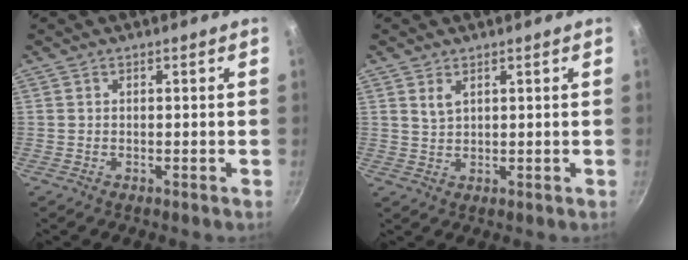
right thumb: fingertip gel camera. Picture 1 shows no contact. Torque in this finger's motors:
{"motor_torque": [-0.51, 0.51, -0.03, -0.14, 0.13]}